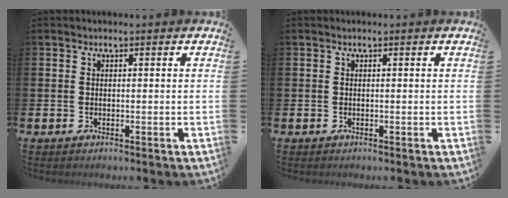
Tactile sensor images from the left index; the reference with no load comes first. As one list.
[{"total": 0.0}]